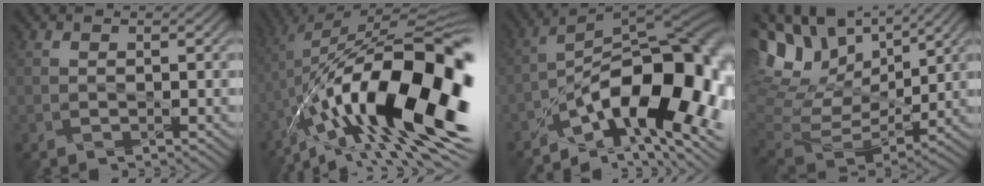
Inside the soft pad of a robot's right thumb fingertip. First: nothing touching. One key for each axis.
{"total": 21.1, "fx": -6.4, "fy": 7.1, "fz": 18.9, "tx": -0.307, "ty": 0.002, "tz": -0.118}
{"total": 16.6, "fx": -6.7, "fy": 7.3, "fz": 13.3, "tx": -0.183, "ty": -0.005, "tz": -0.121}
{"total": 14.6, "fx": 8.4, "fy": 8.0, "fz": 9.0, "tx": -0.215, "ty": 0.016, "tz": 0.157}